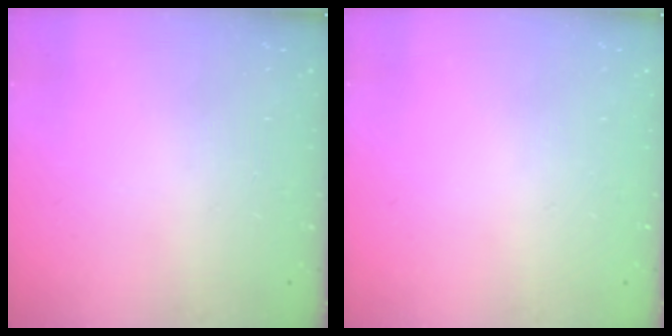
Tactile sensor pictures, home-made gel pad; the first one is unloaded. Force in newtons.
{"total": 0.0}